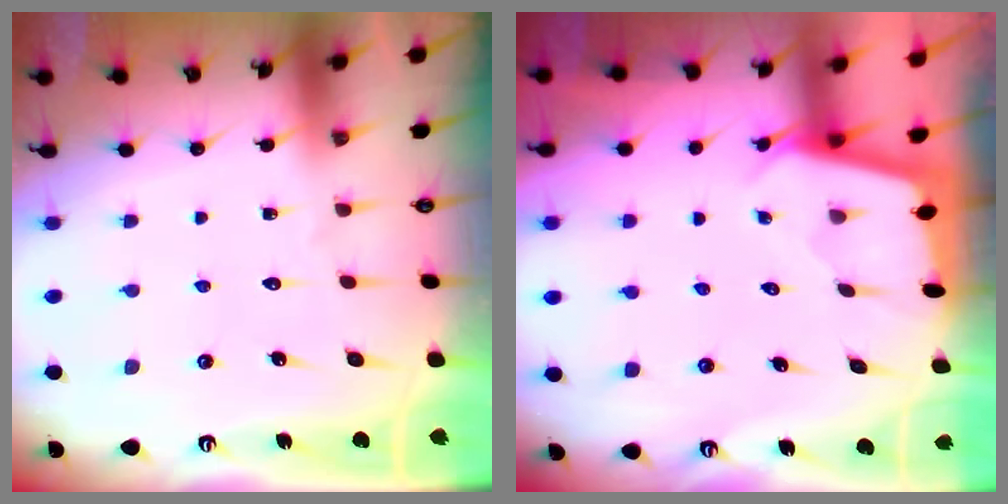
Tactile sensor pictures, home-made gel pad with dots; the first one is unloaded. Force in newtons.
{"total": 1.8, "press": 1.8, "slide": 0.2}